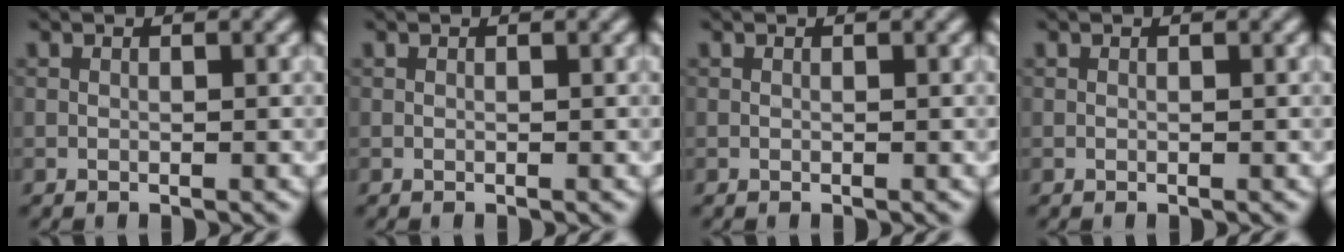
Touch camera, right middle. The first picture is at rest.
{"total": 0.0}
{"total": 0.0}
{"total": 0.0}